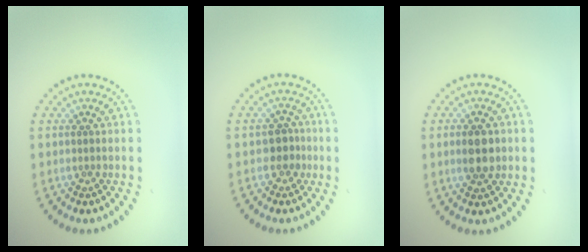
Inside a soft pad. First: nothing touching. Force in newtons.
{"total": 1.9, "press": 1.5, "slide": 1.2}
{"total": 3.0, "press": 3.0, "slide": 0.3}